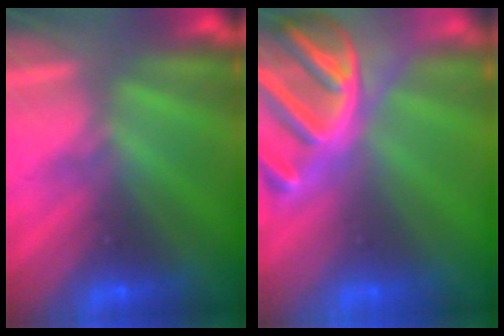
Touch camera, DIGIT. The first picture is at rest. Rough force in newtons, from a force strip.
{"total": 6.9}